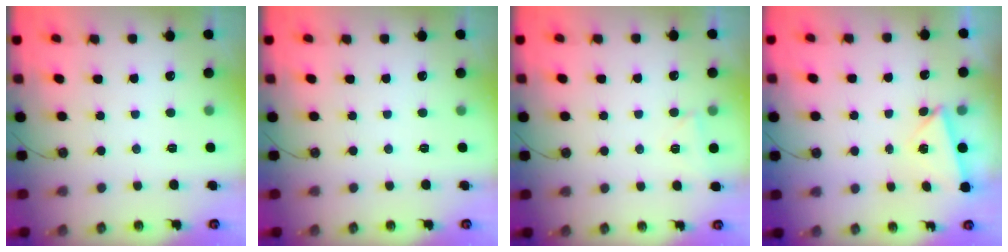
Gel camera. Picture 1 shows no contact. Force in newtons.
{"total": 0.0}
{"total": 2.8, "press": 2.7, "slide": 0.6}
{"total": 3.3, "press": 3.0, "slide": 1.4}